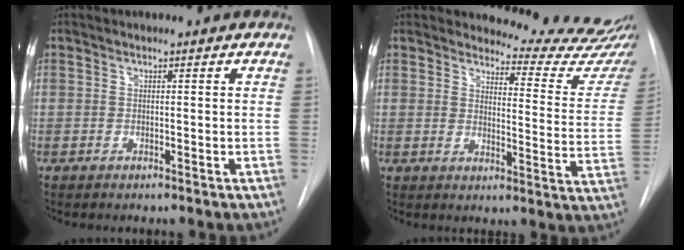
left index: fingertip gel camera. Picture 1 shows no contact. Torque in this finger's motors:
{"motor_torque": [0.91, -1.23, 0.04, -0.03]}